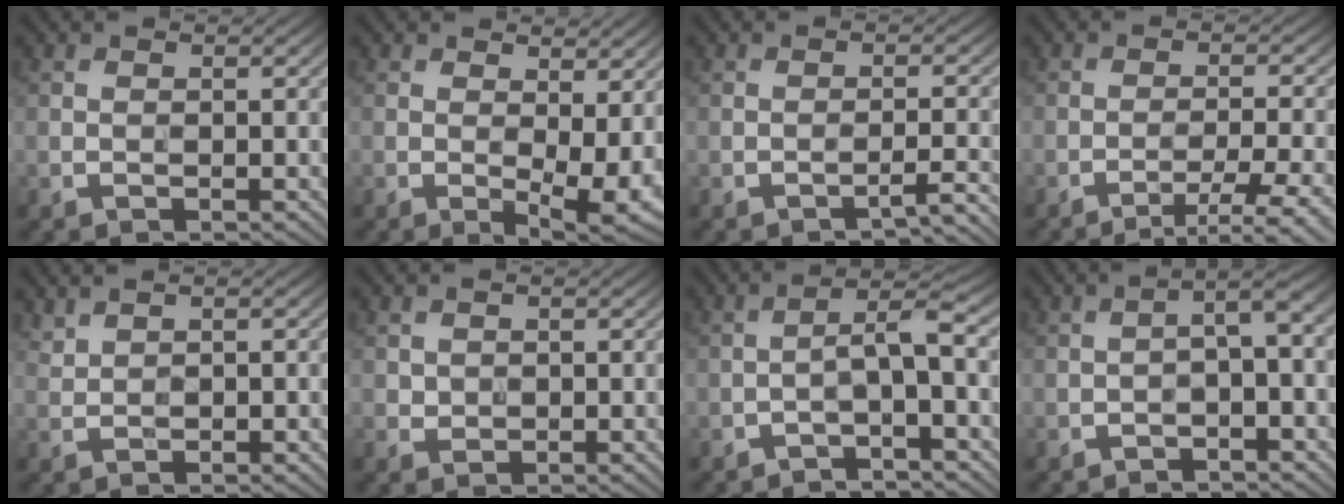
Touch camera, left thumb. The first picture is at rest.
{"total": 6.3, "force": [0.6, 2.5, 5.8], "torque": [-0.089, -0.006, 0.014]}
{"total": 2.3, "force": [-2.0, -0.2, 1.2], "torque": [-0.017, 0.017, -0.035]}
{"total": 5.8, "force": [-3.8, 0.7, 4.4], "torque": [-0.077, 0.014, -0.056]}
{"total": 1.6, "force": [1.3, 0.4, 0.9], "torque": [-0.025, 0.009, 0.028]}
{"total": 1.2, "force": [0.6, 1.0, 0.3], "torque": [-0.012, 0.000, 0.011]}
{"total": 3.4, "force": [-1.5, 0.3, 3.0], "torque": [-0.053, 0.019, -0.036]}
{"total": 3.4, "force": [-1.0, 0.6, 3.2], "torque": [-0.051, 0.015, -0.024]}